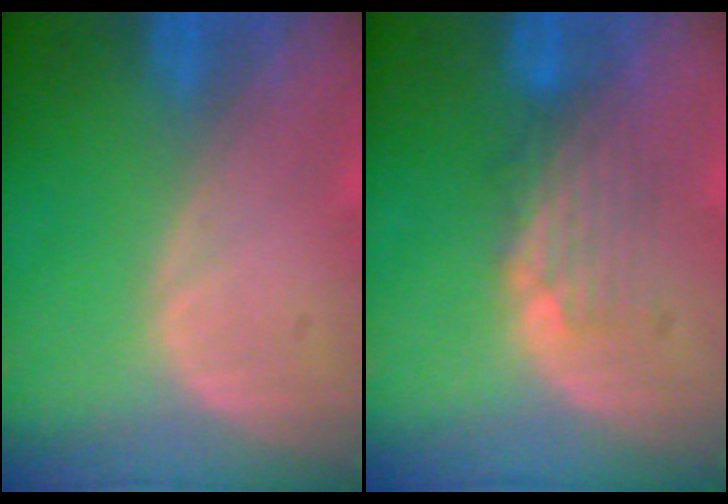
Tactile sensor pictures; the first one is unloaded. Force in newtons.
{"total": 4.4, "press": 3.8, "slide": 2.2}